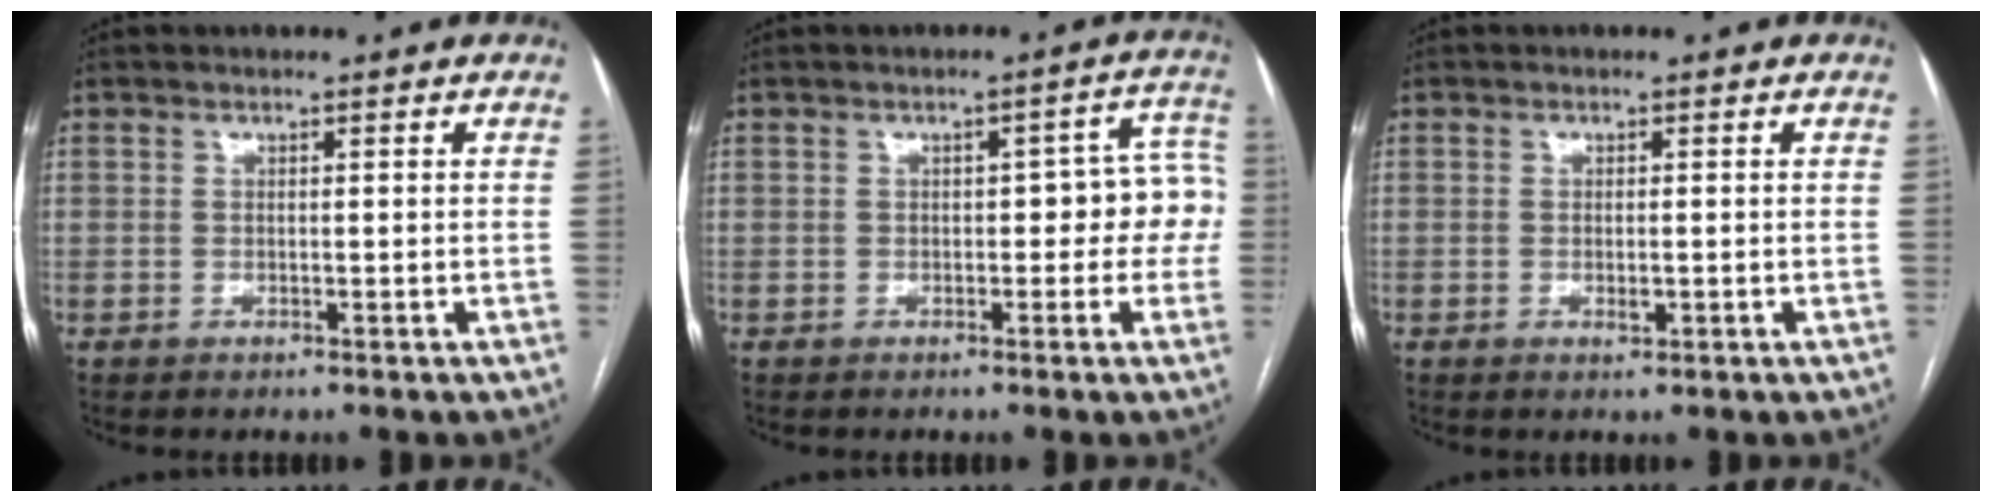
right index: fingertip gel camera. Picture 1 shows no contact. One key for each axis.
{"total": 6.6, "fx": -0.4, "fy": 3.0, "fz": 5.9, "tx": -0.052, "ty": 0.037, "tz": -0.005}
{"total": 1.4, "fx": -0.3, "fy": 0.5, "fz": 1.3, "tx": -0.022, "ty": -0.002, "tz": -0.003}